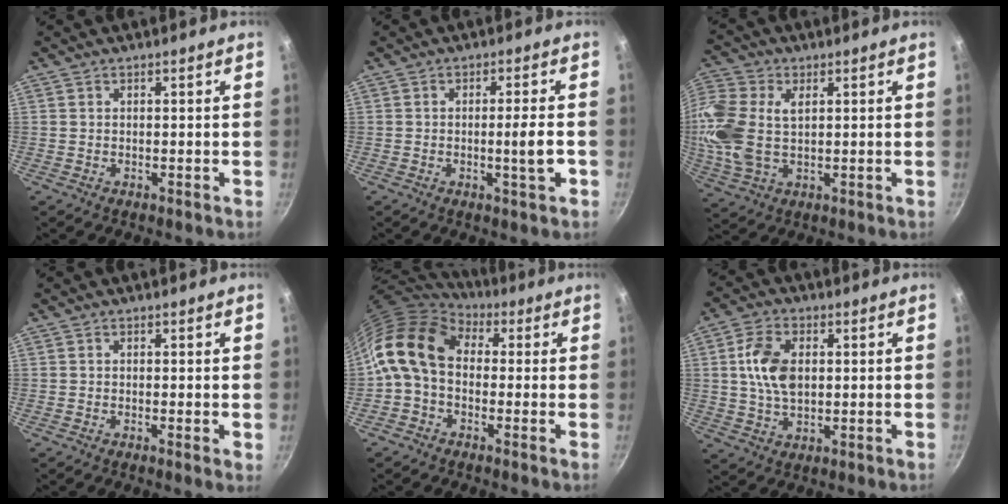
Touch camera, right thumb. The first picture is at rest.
{"total": 4.8, "force": [-1.2, 0.0, 4.7], "torque": [-0.072, 0.006, -0.018]}
{"total": 14.1, "force": [2.0, 9.0, 10.6], "torque": [-0.234, 0.003, 0.033]}
{"total": 1.1, "force": [-0.1, 0.2, 1.1], "torque": [-0.016, -0.003, -0.005]}
{"total": 13.3, "force": [1.1, 9.6, 9.1], "torque": [-0.158, 0.025, -0.004]}
{"total": 9.4, "force": [1.3, 5.9, 7.2], "torque": [-0.126, 0.003, 0.023]}